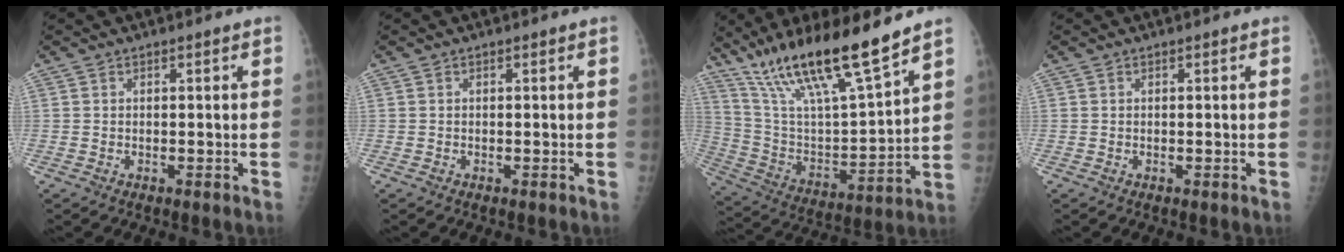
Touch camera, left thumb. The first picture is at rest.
{"total": 0.0}
{"total": 21.3, "force": [15.6, 2.9, 14.2], "torque": [-0.240, -0.063, 0.292]}
{"total": 0.0}